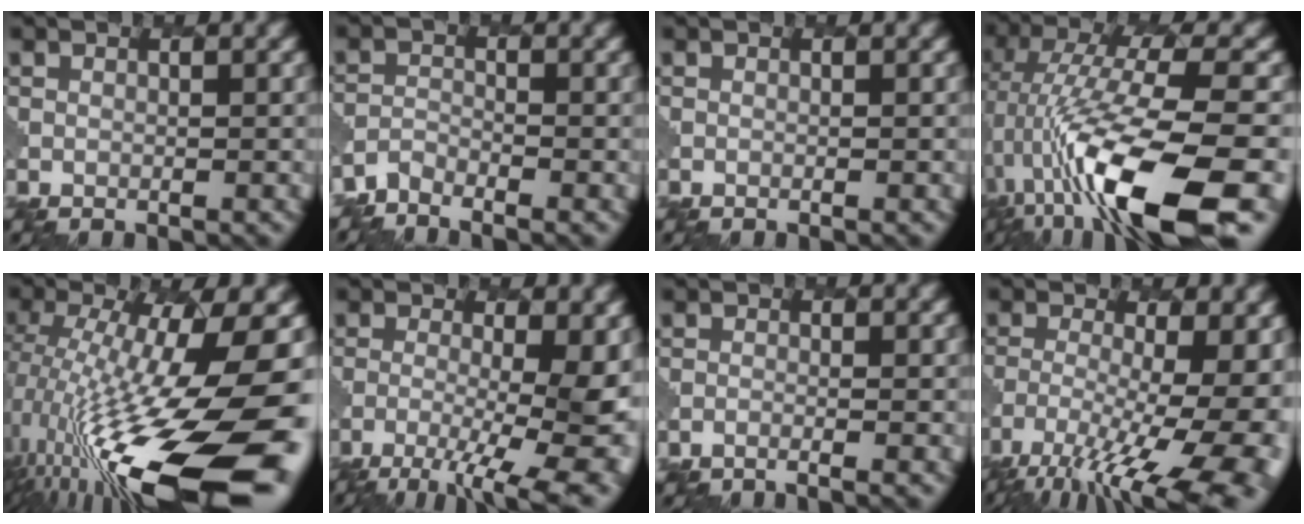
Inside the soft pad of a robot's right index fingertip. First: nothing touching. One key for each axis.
{"total": 2.2, "fx": -2.1, "fy": 0.3, "fz": 0.1, "tx": -0.010, "ty": -0.002, "tz": -0.052}
{"total": 0.0}
{"total": 14.2, "fx": -4.8, "fy": 4.2, "fz": 12.7, "tx": -0.241, "ty": 0.005, "tz": -0.074}
{"total": 17.3, "fx": -4.7, "fy": 4.7, "fz": 15.9, "tx": -0.281, "ty": 0.000, "tz": -0.082}
{"total": 9.3, "fx": -3.1, "fy": 3.0, "fz": 8.2, "tx": -0.130, "ty": -0.009, "tz": -0.045}
{"total": 1.8, "fx": -1.4, "fy": 0.4, "fz": 1.1, "tx": -0.008, "ty": 0.004, "tz": -0.031}
{"total": 15.2, "fx": -7.5, "fy": 5.5, "fz": 12.0, "tx": -0.187, "ty": -0.028, "tz": -0.101}